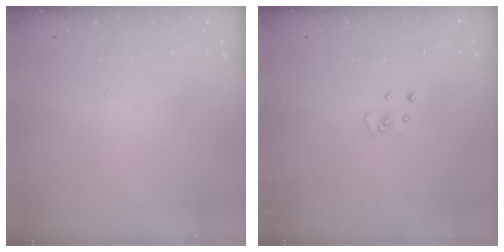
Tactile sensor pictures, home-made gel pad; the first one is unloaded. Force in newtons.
{"total": 3.9, "press": 3.9, "slide": 0.3}